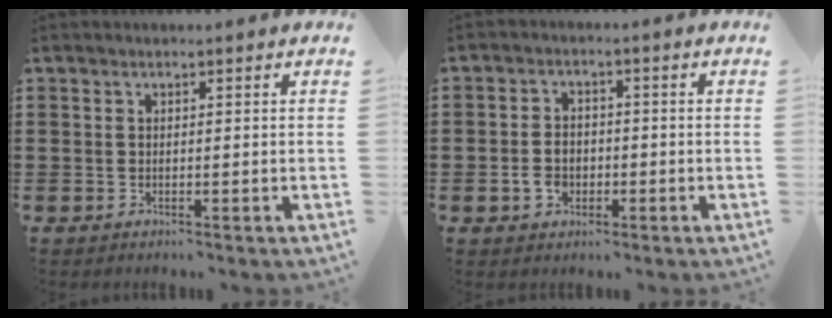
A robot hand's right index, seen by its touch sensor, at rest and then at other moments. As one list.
[{"total": 3.8, "force": [-1.3, 2.8, 2.2], "torque": [-0.054, -0.001, -0.025]}]